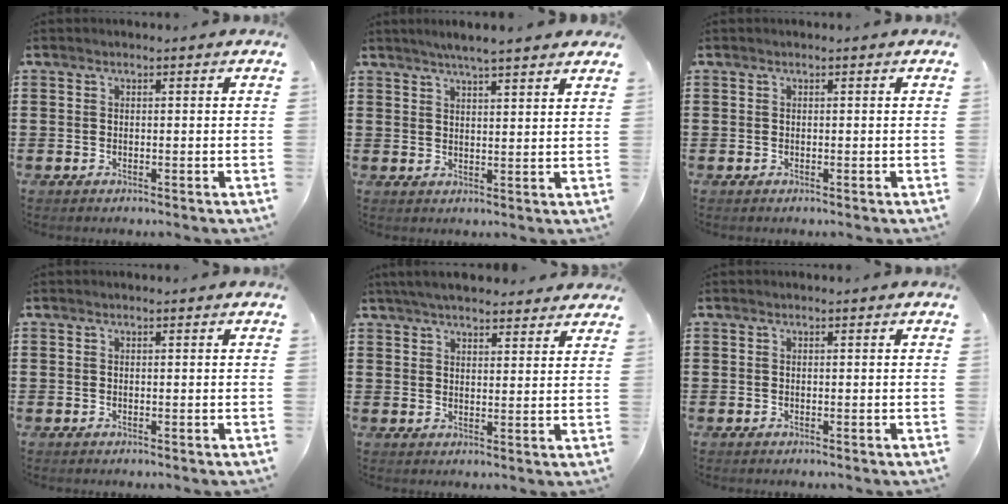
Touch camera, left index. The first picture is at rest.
{"total": 3.8, "force": [3.4, -0.1, 1.7], "torque": [-0.041, -0.003, 0.061]}
{"total": 0.0}
{"total": 0.0}
{"total": 4.6, "force": [4.4, 0.7, 1.2], "torque": [-0.036, -0.007, 0.081]}
{"total": 0.0}